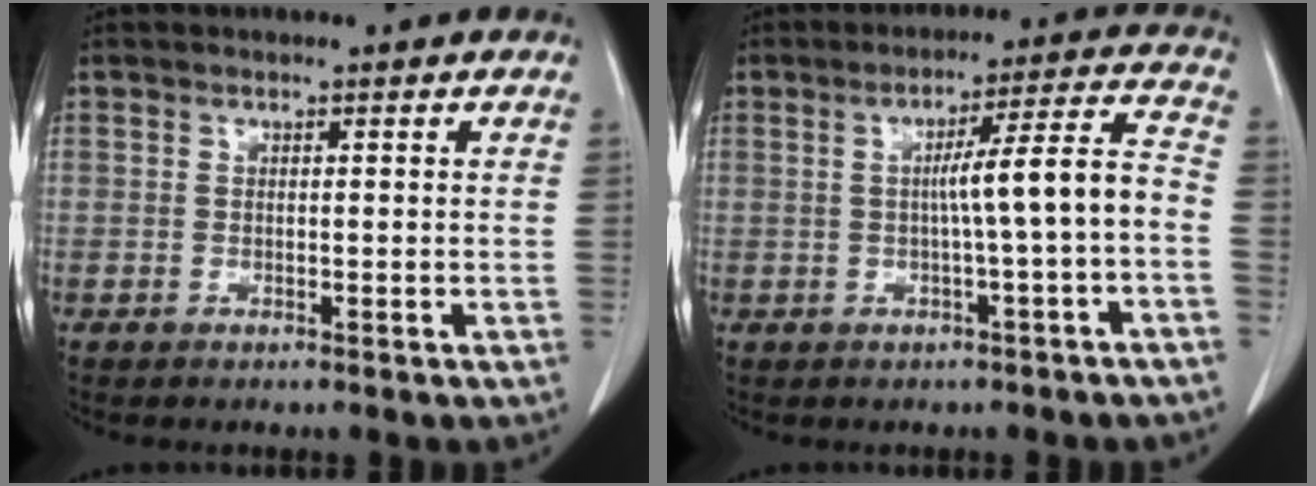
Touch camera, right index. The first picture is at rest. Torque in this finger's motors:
{"motor_torque": [1.40, -0.41, 0.64, 0.14]}